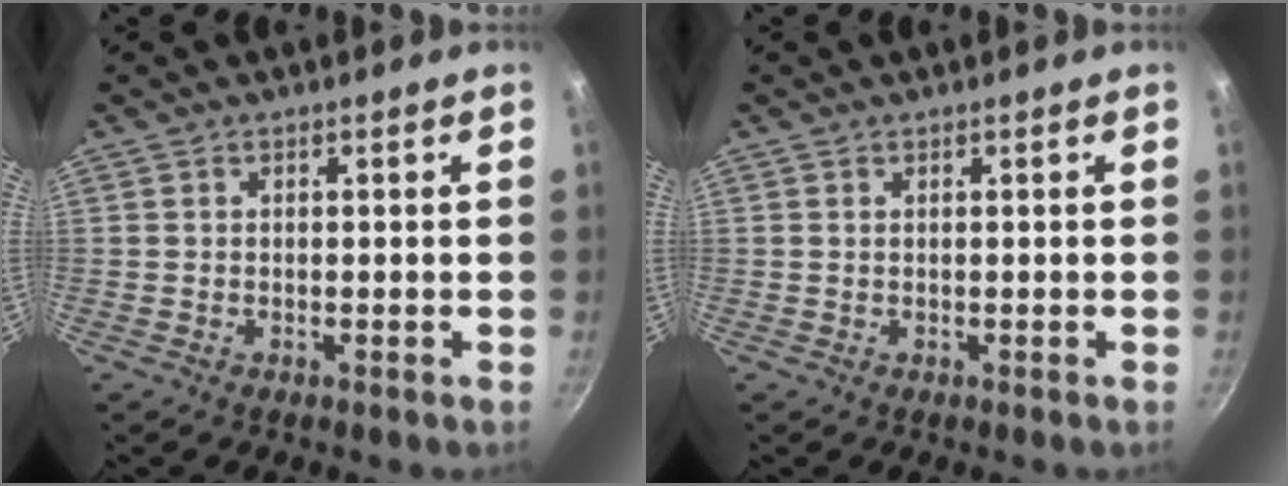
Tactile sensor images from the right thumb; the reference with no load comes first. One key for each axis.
{"total": 0.0}